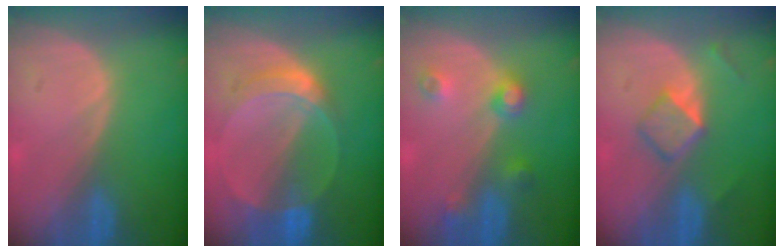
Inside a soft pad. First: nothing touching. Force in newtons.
{"total": 6.4, "press": 5.7, "slide": 2.9}
{"total": 4.5, "press": 4.0, "slide": 2.1}
{"total": 4.4, "press": 4.1, "slide": 1.7}